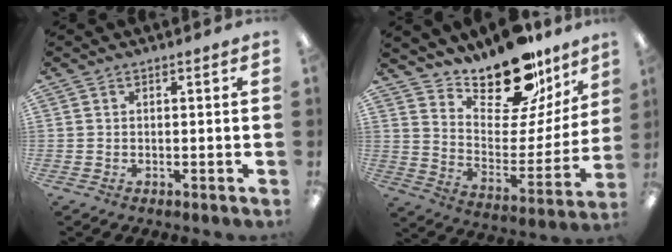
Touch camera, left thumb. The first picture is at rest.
{"total": 20.0, "force": [17.3, 7.1, 7.2], "torque": [-0.105, -0.138, 0.298]}